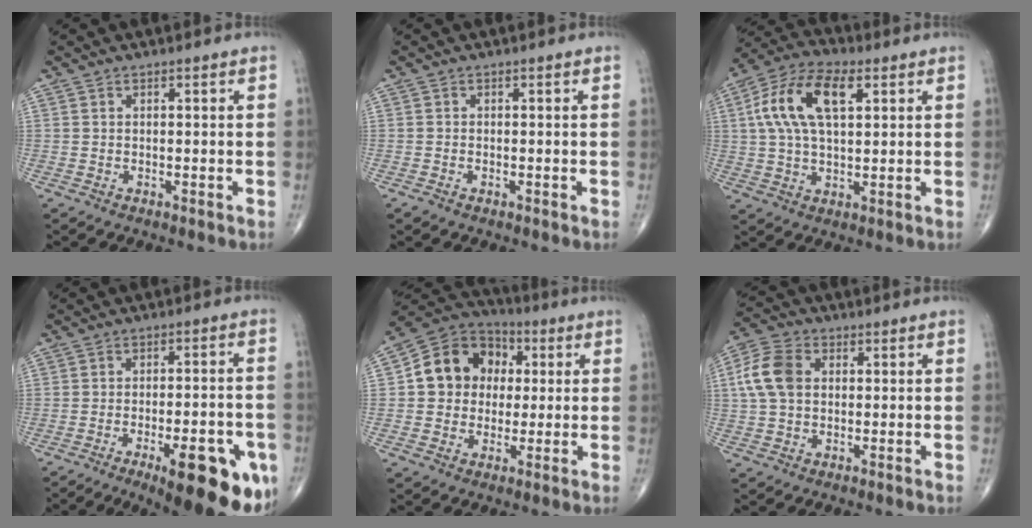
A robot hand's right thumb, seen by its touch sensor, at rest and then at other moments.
{"total": 0.9, "force": [-0.5, 0.6, 0.5], "torque": [-0.014, -0.001, -0.011]}
{"total": 14.1, "force": [4.0, 7.1, 11.5], "torque": [-0.226, 0.017, 0.070]}
{"total": 18.6, "force": [-8.6, 6.3, 15.2], "torque": [-0.146, 0.024, -0.107]}
{"total": 13.4, "force": [1.7, 11.5, 6.7], "torque": [-0.076, 0.020, 0.020]}
{"total": 9.0, "force": [1.3, 6.4, 6.1], "torque": [-0.125, 0.017, 0.020]}